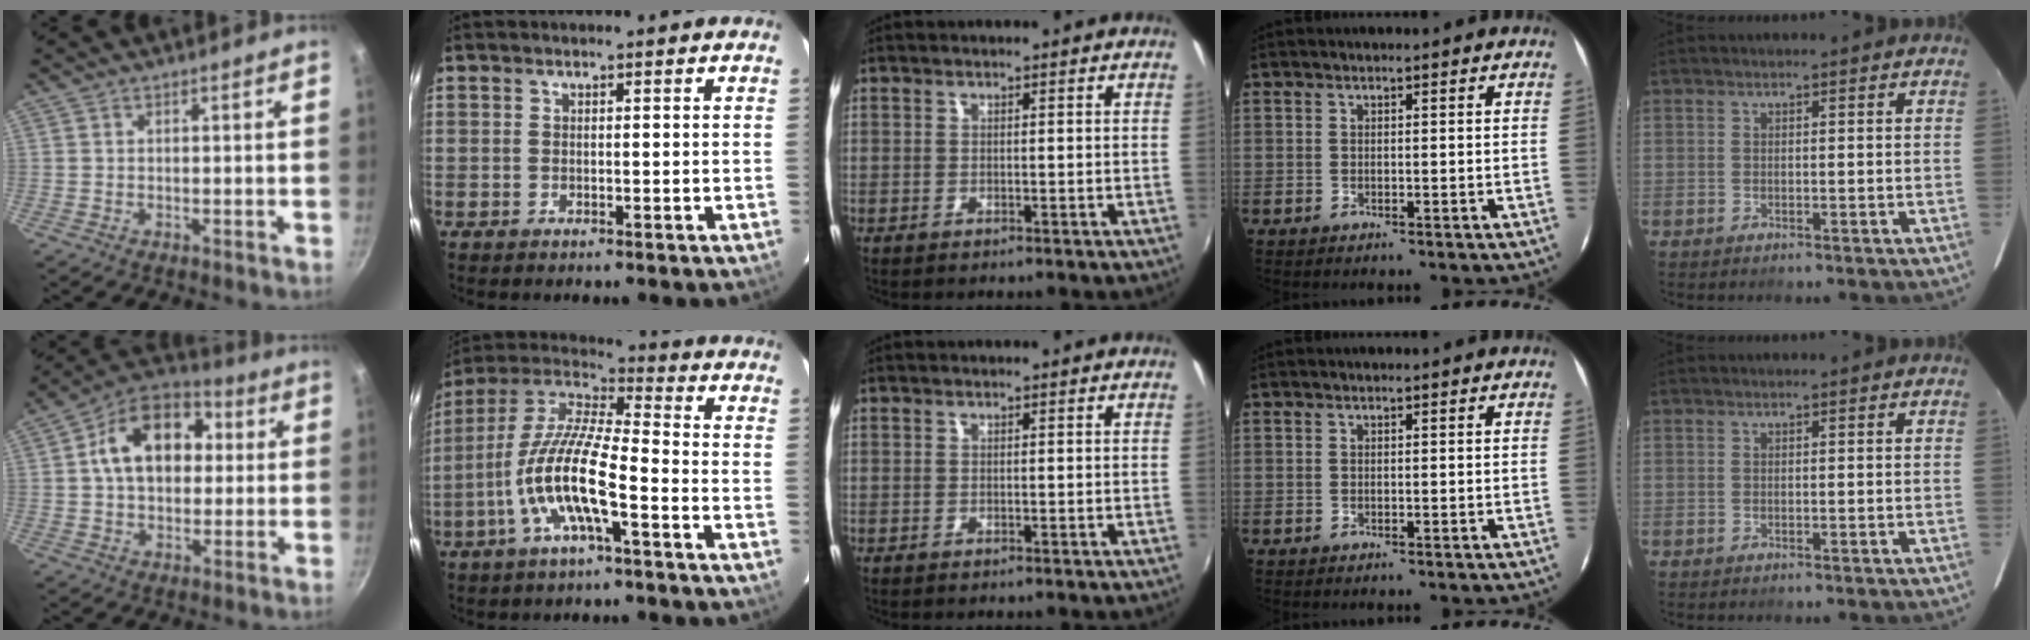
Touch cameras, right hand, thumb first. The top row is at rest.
{"thumb": {"total": 16.7, "force": [2.8, 11.7, 11.6], "torque": [-0.153, 0.029, 0.026]}, "index": {"total": 14.4, "force": [-5.4, 2.7, 13.0], "torque": [-0.261, -0.002, -0.112]}}